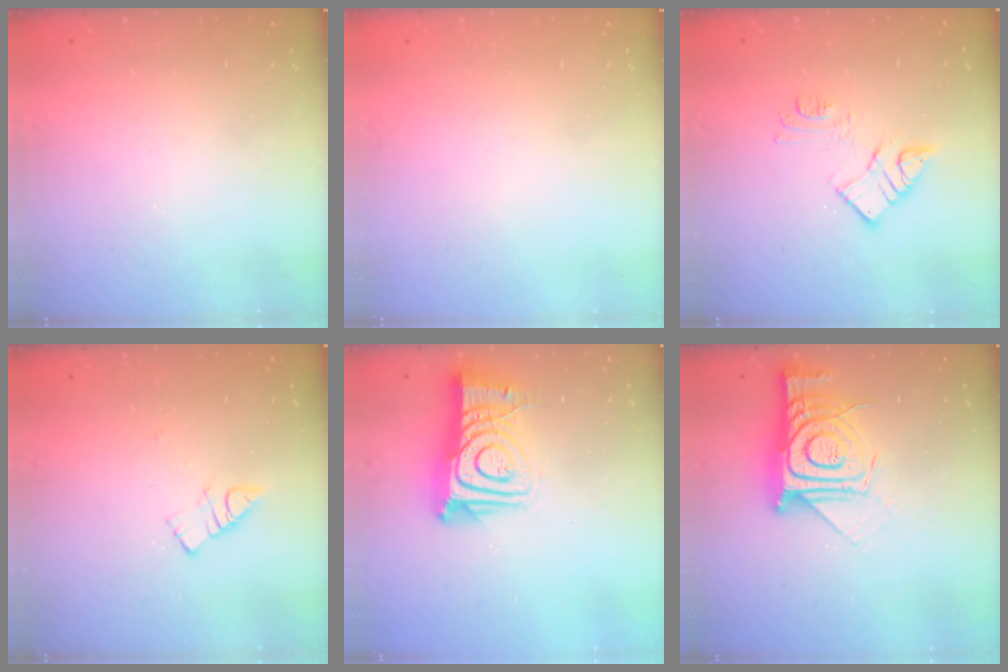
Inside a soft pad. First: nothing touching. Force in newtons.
{"total": 1.5, "press": 1.5, "slide": 0.1}
{"total": 10.5, "press": 10.5, "slide": 0.7}
{"total": 4.8, "press": 4.7, "slide": 0.8}
{"total": 14.8, "press": 14.7, "slide": 1.6}
{"total": 15.2, "press": 15.1, "slide": 1.1}